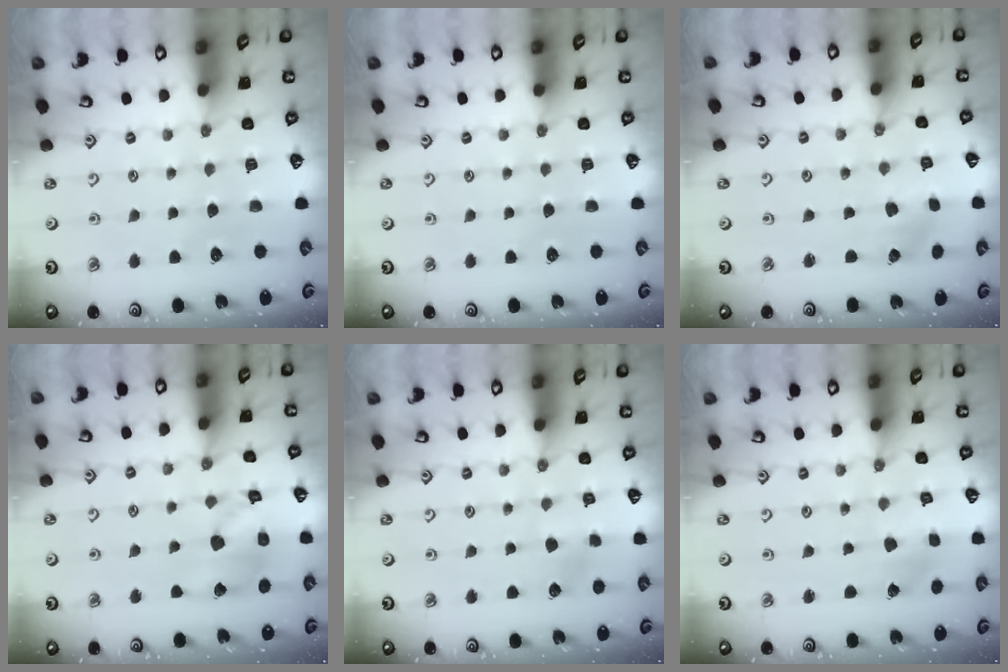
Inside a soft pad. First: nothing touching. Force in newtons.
{"total": 0.0}
{"total": 2.4, "press": 2.3, "slide": 0.4}
{"total": 13.2, "press": 13.1, "slide": 1.8}
{"total": 2.3, "press": 2.3, "slide": 0.2}
{"total": 0.7, "press": 0.7, "slide": 0.1}